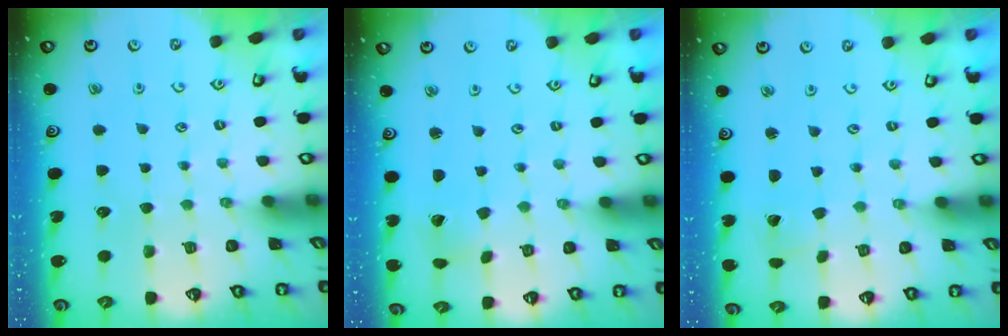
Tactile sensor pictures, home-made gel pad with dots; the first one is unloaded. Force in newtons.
{"total": 2.1, "press": 2.1, "slide": 0.3}
{"total": 1.0, "press": 1.0, "slide": 0.1}